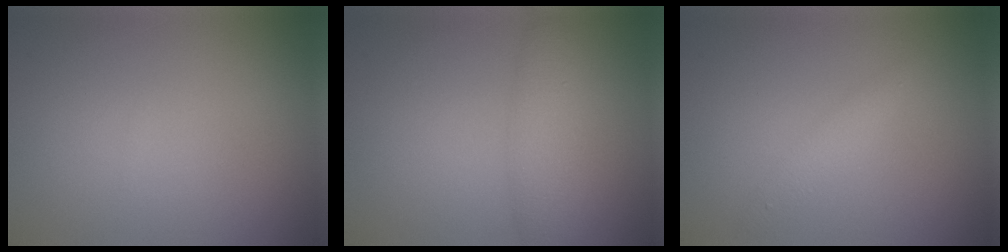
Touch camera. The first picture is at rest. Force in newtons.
{"total": 3.4, "press": 3.4, "slide": 0.1}
{"total": 1.6, "press": 1.6, "slide": 0.0}